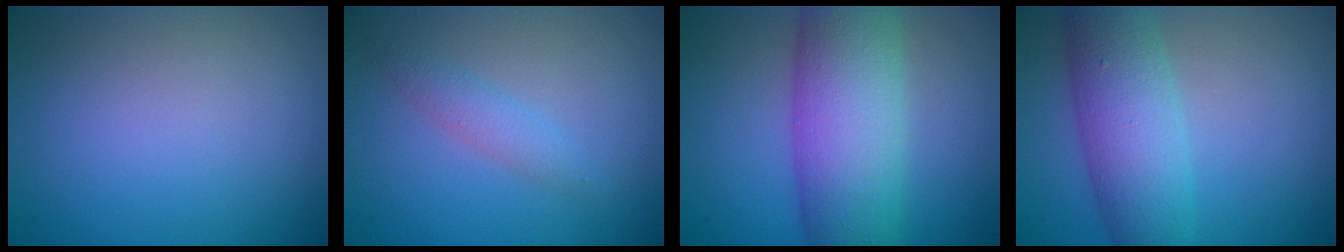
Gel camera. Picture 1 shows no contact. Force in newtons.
{"total": 1.6, "press": 1.6, "slide": 0.0}
{"total": 9.4, "press": 9.4, "slide": 0.1}
{"total": 6.8, "press": 6.8, "slide": 0.2}